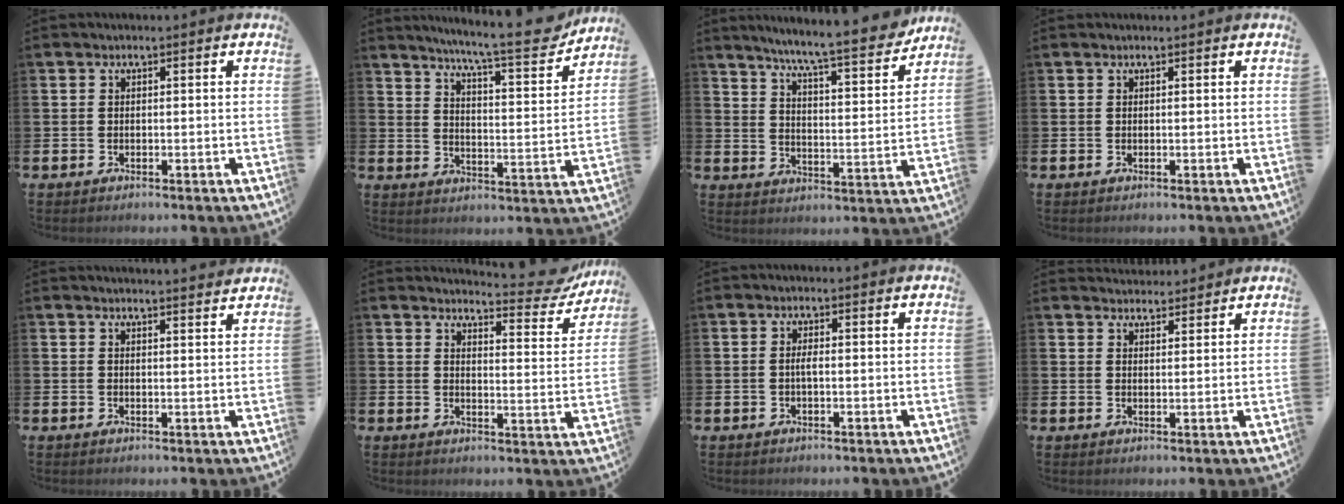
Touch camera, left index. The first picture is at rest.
{"total": 9.5, "force": [8.3, 0.7, 4.5], "torque": [-0.091, -0.055, 0.138]}
{"total": 8.6, "force": [7.8, 0.1, 3.6], "torque": [-0.083, -0.062, 0.128]}
{"total": 0.0}
{"total": 2.3, "force": [2.2, -0.2, -0.1], "torque": [0.011, -0.020, 0.038]}
{"total": 5.0, "force": [4.8, 0.7, 1.2], "torque": [-0.010, -0.039, 0.075]}
{"total": 1.2, "force": [-0.1, 0.3, 1.1], "torque": [-0.023, 0.002, -0.001]}
{"total": 3.1, "force": [3.0, 0.6, -0.2], "torque": [0.008, -0.016, 0.053]}